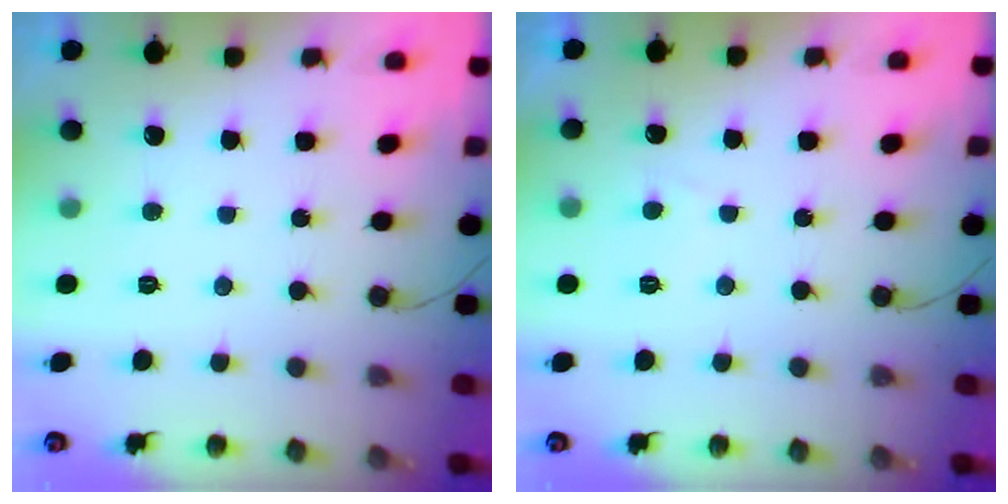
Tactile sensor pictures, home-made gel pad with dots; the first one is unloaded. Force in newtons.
{"total": 0.5, "press": 0.2, "slide": 0.5}